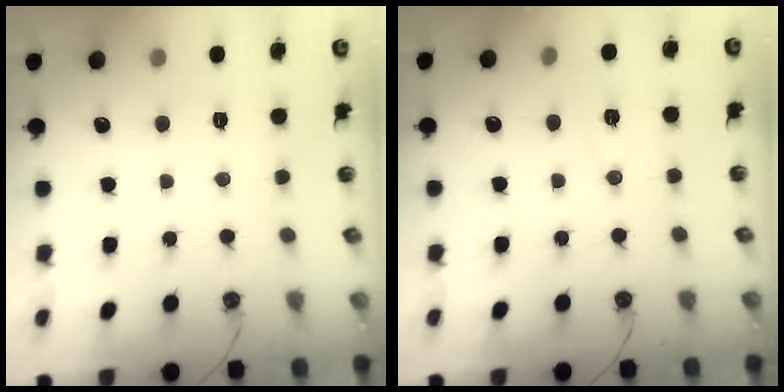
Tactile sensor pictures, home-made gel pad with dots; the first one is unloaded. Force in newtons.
{"total": 5.8, "press": 3.8, "slide": 4.3}